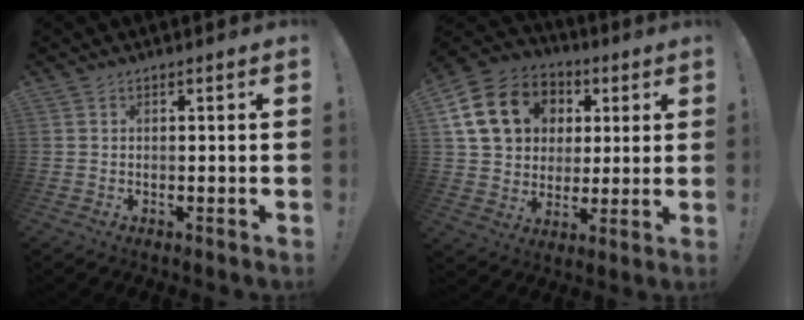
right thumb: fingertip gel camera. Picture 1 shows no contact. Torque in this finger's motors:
{"motor_torque": [0.32, 0.50, 0.80, 0.74, 0.29]}